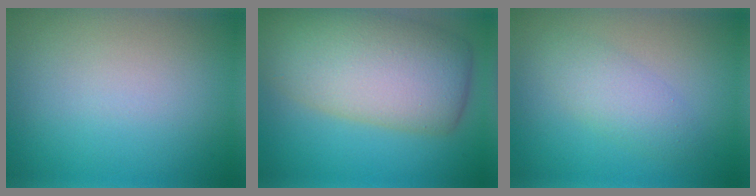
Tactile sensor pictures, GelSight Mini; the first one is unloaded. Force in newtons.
{"total": 11.0, "press": 11.0, "slide": 0.6}
{"total": 2.7, "press": 2.7, "slide": 0.0}